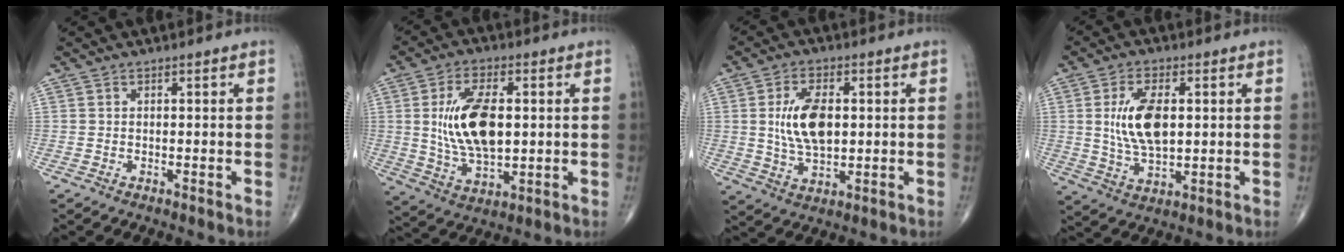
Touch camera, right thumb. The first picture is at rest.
{"total": 14.3, "force": [1.5, 7.2, 12.3], "torque": [-0.220, -0.007, 0.033]}
{"total": 10.3, "force": [1.2, 5.4, 8.6], "torque": [-0.154, -0.005, 0.027]}
{"total": 10.7, "force": [1.5, 5.3, 9.2], "torque": [-0.171, -0.007, 0.033]}